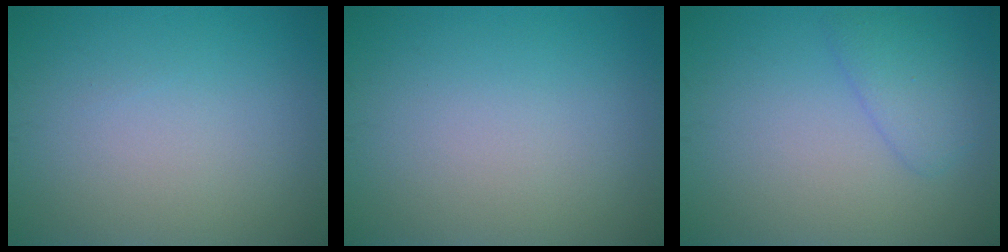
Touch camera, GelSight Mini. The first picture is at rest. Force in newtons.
{"total": 0.0}
{"total": 2.4, "press": 2.4, "slide": 0.1}